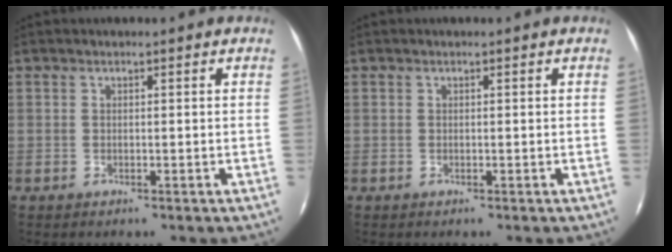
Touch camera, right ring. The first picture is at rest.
{"total": 0.0}